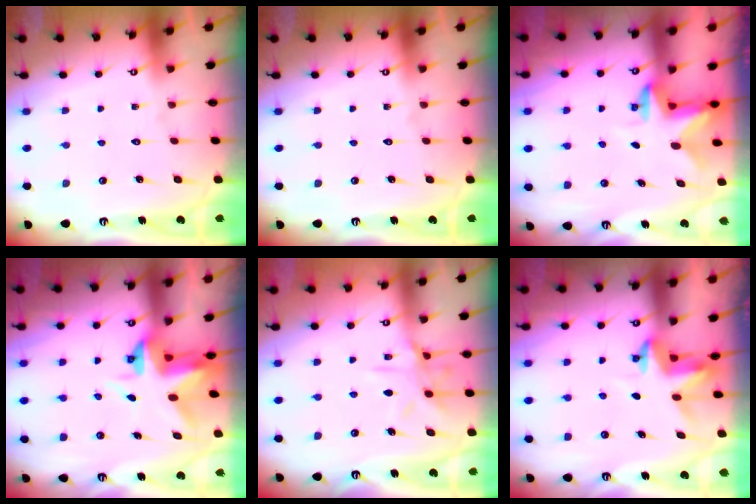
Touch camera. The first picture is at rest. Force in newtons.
{"total": 0.0}
{"total": 2.5, "press": 2.5, "slide": 0.5}
{"total": 4.0, "press": 4.0, "slide": 0.2}
{"total": 10.4, "press": 10.4, "slide": 0.9}
{"total": 3.5, "press": 3.5, "slide": 0.2}